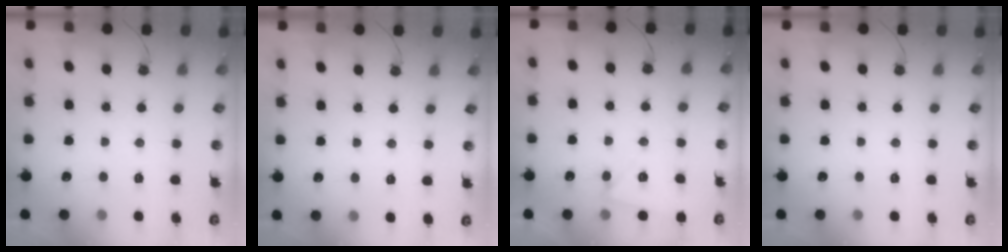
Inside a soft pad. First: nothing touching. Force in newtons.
{"total": 3.7, "press": 2.9, "slide": 2.2}
{"total": 3.8, "press": 3.7, "slide": 0.9}
{"total": 0.0}